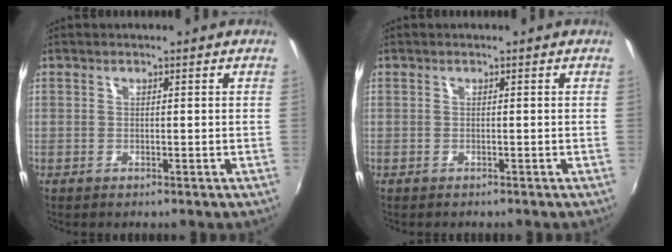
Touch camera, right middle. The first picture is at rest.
{"total": 0.0}